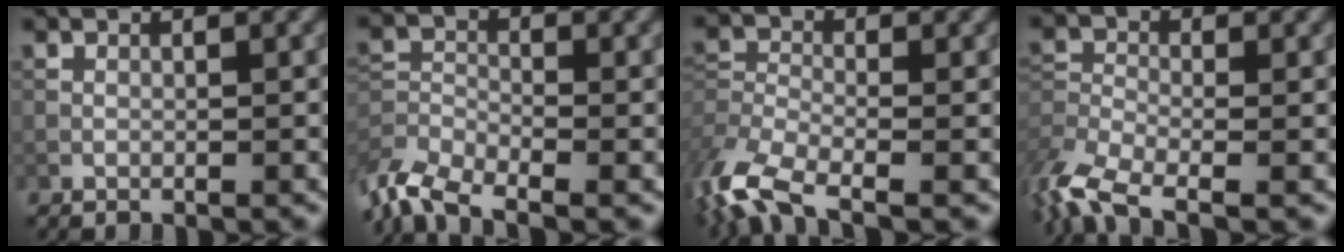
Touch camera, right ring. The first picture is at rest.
{"total": 6.3, "force": [-5.2, 2.1, 2.9], "torque": [-0.058, -0.016, -0.105]}
{"total": 7.6, "force": [-5.3, 2.7, 4.7], "torque": [-0.111, -0.016, -0.117]}
{"total": 6.8, "force": [-5.0, 2.3, 4.0], "torque": [-0.092, -0.015, -0.108]}